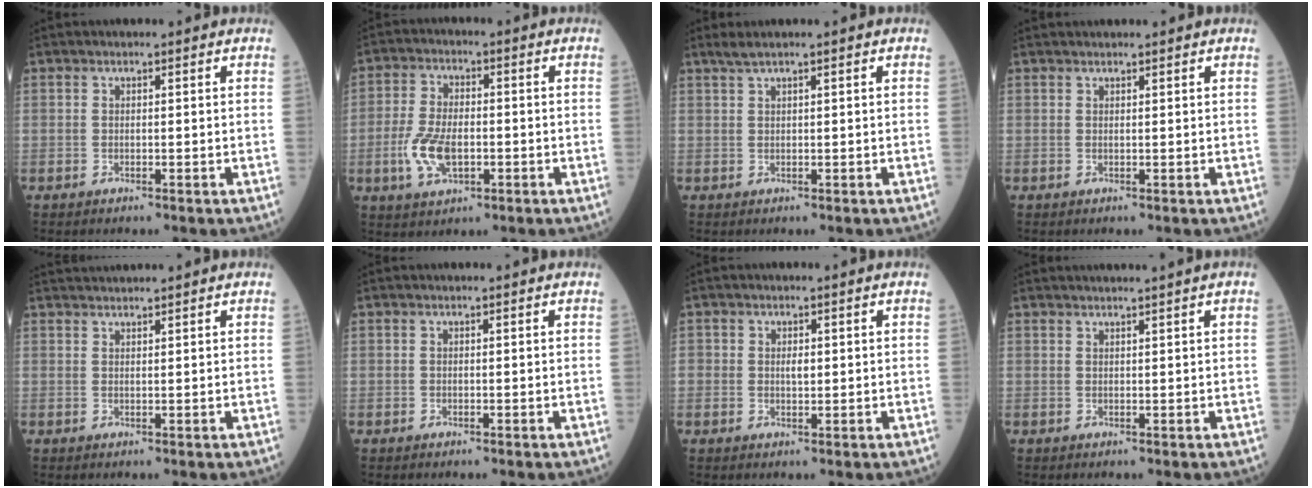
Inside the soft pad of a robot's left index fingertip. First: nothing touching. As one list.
[{"total": 7.7, "force": [-2.0, 3.8, 6.4], "torque": [-0.150, 0.001, -0.031]}, {"total": 2.3, "force": [1.9, -0.2, 1.3], "torque": [-0.027, 0.023, 0.041]}, {"total": 3.7, "force": [3.5, 0.3, 1.2], "torque": [-0.012, 0.029, 0.049]}, {"total": 3.3, "force": [3.2, -0.4, 0.8], "torque": [-0.009, 0.028, 0.061]}, {"total": 0.0}, {"total": 1.7, "force": [0.2, 1.1, 1.3], "torque": [-0.017, 0.001, 0.007]}, {"total": 2.8, "force": [2.5, -0.8, 0.9], "torque": [-0.009, 0.010, 0.041]}]